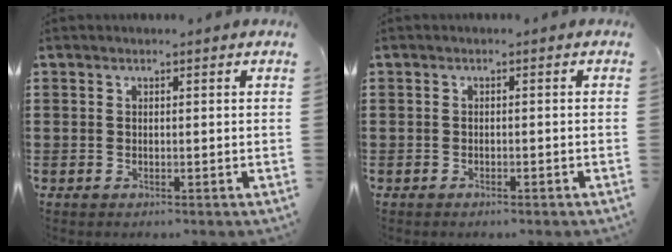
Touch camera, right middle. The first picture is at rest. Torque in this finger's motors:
{"motor_torque": [-0.41, 0.09, -0.03, -0.01]}